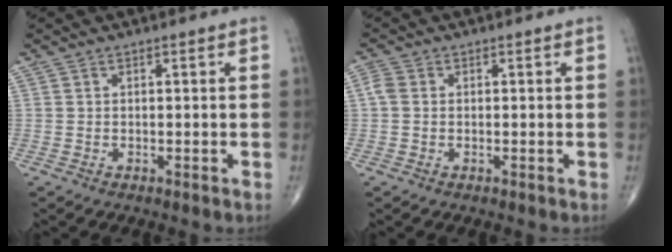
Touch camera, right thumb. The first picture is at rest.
{"total": 2.1, "force": [0.0, 1.6, 1.3], "torque": [-0.029, 0.006, -0.005]}